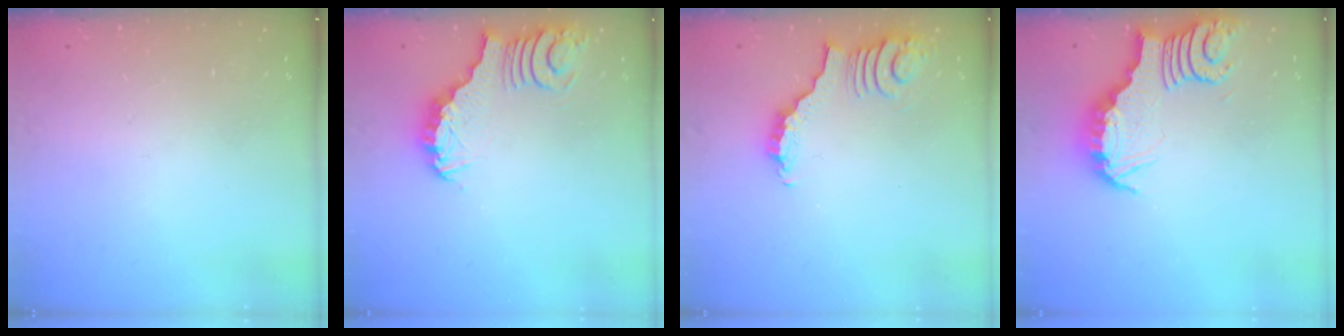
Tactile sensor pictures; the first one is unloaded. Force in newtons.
{"total": 4.9, "press": 4.9, "slide": 0.4}
{"total": 3.3, "press": 3.3, "slide": 0.7}
{"total": 4.0, "press": 3.9, "slide": 0.5}